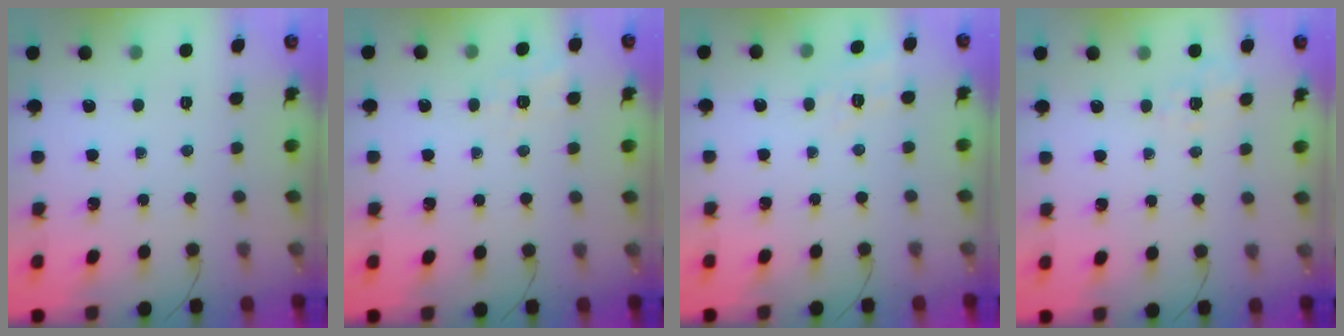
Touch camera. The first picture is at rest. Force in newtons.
{"total": 2.0, "press": 1.1, "slide": 1.6}
{"total": 8.9, "press": 8.7, "slide": 2.0}
{"total": 1.6, "press": 0.1, "slide": 1.6}